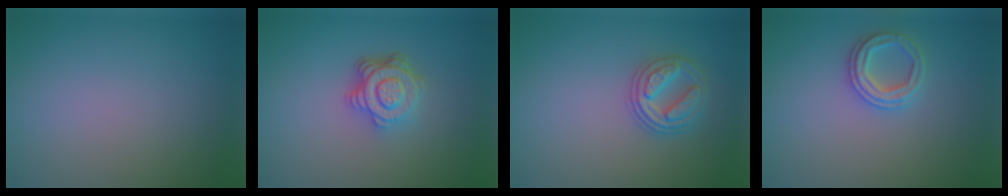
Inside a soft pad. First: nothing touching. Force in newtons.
{"total": 4.7, "press": 3.5, "slide": 3.2}
{"total": 2.9, "press": 2.9, "slide": 0.4}
{"total": 2.4, "press": 2.4, "slide": 0.2}